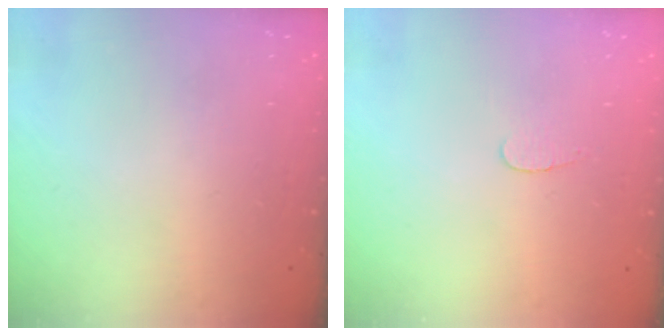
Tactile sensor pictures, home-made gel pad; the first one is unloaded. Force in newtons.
{"total": 2.8, "press": 2.8, "slide": 0.3}